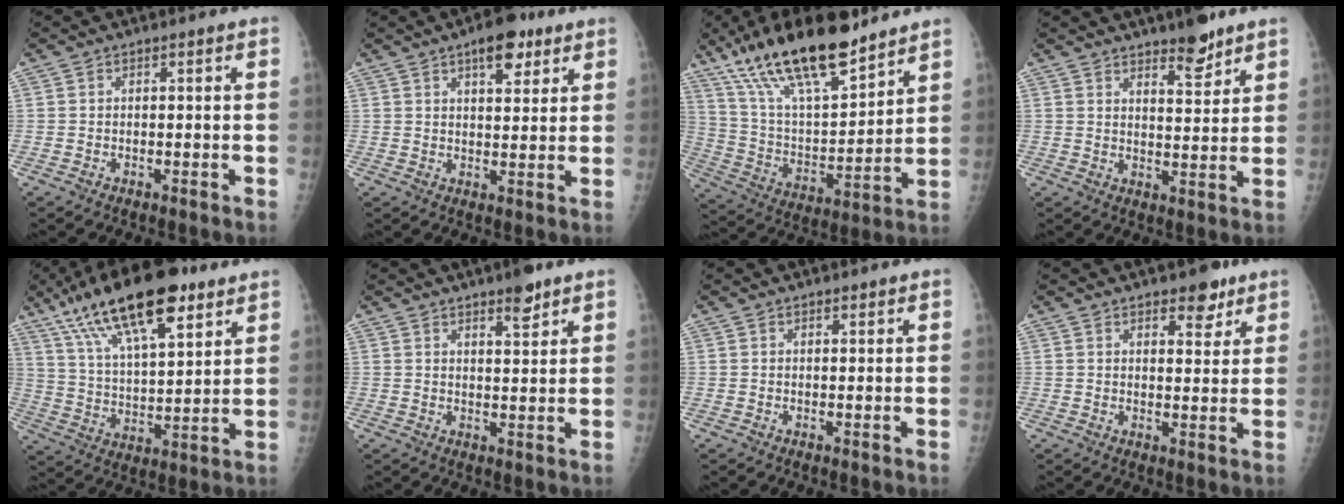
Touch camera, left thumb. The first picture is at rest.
{"total": 7.9, "force": [4.6, 3.5, 5.3], "torque": [-0.053, -0.019, 0.063]}
{"total": 23.0, "force": [16.4, 6.9, 14.5], "torque": [-0.232, -0.062, 0.295]}
{"total": 6.7, "force": [5.1, 2.1, 3.9], "torque": [-0.038, -0.037, 0.076]}
{"total": 22.1, "force": [13.3, 7.8, 15.8], "torque": [-0.256, -0.031, 0.237]}
{"total": 5.1, "force": [3.6, 1.5, 3.3], "torque": [-0.037, -0.023, 0.052]}
{"total": 1.0, "force": [0.8, 0.4, 0.3], "torque": [0.002, -0.005, 0.011]}
{"total": 5.7, "force": [3.9, 2.6, 3.1], "torque": [-0.017, -0.022, 0.054]}